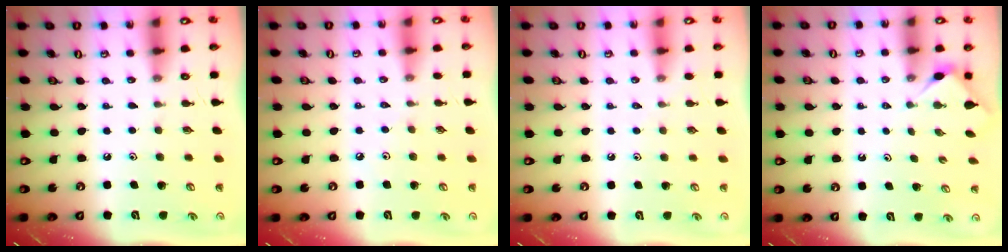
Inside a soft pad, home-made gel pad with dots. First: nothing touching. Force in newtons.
{"total": 2.3, "press": 2.3, "slide": 0.4}
{"total": 2.6, "press": 2.6, "slide": 0.4}
{"total": 2.5, "press": 2.4, "slide": 0.5}